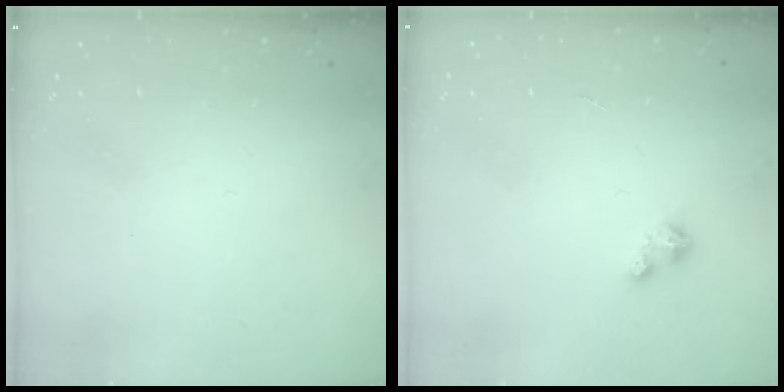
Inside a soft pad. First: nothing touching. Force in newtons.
{"total": 2.1, "press": 2.0, "slide": 0.5}